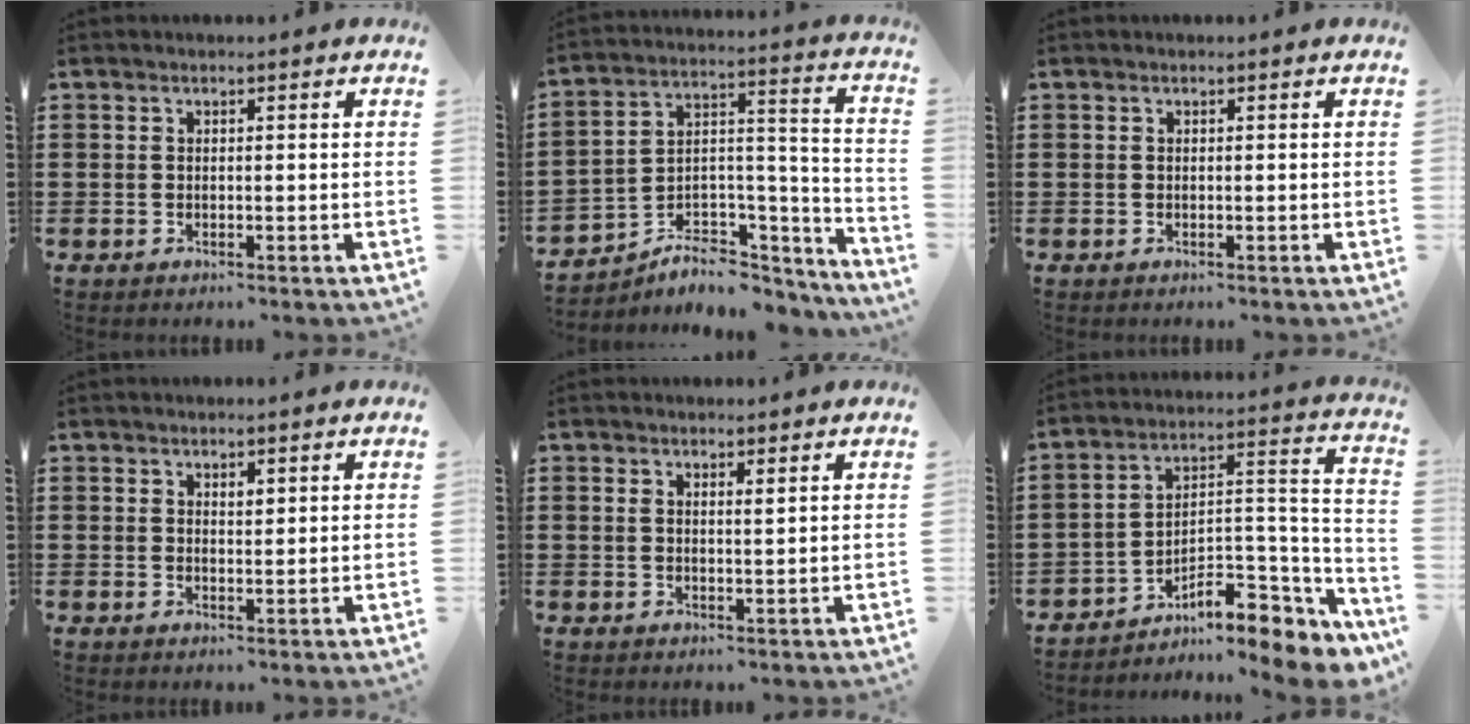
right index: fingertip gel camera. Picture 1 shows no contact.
{"total": 5.7, "force": [-4.2, 3.5, 1.6], "torque": [-0.029, 0.001, -0.076]}
{"total": 0.0}
{"total": 1.4, "force": [1.1, 0.6, 0.5], "torque": [-0.011, 0.004, 0.020]}
{"total": 1.2, "force": [0.9, 0.2, 0.8], "torque": [-0.017, 0.002, 0.016]}
{"total": 8.6, "force": [-6.2, 3.8, 4.7], "torque": [-0.060, 0.005, -0.112]}